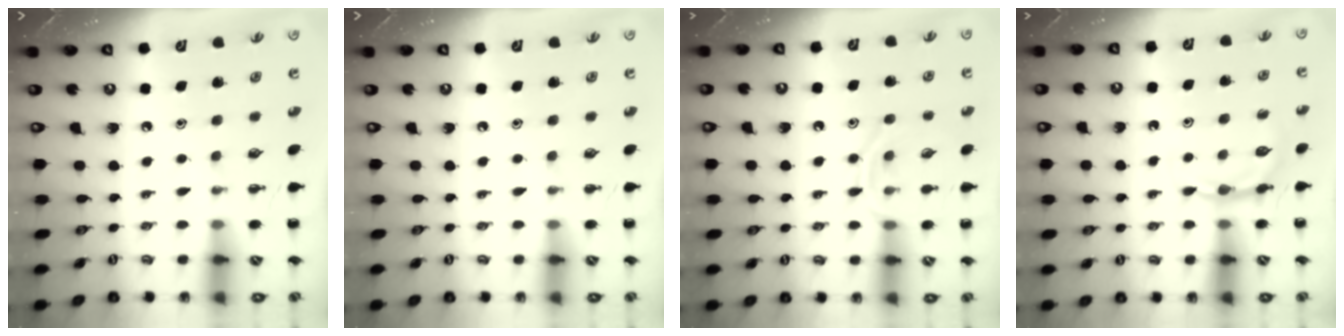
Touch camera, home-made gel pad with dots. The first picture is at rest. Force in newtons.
{"total": 0.0}
{"total": 9.0, "press": 9.0, "slide": 0.8}
{"total": 4.0, "press": 3.7, "slide": 1.5}